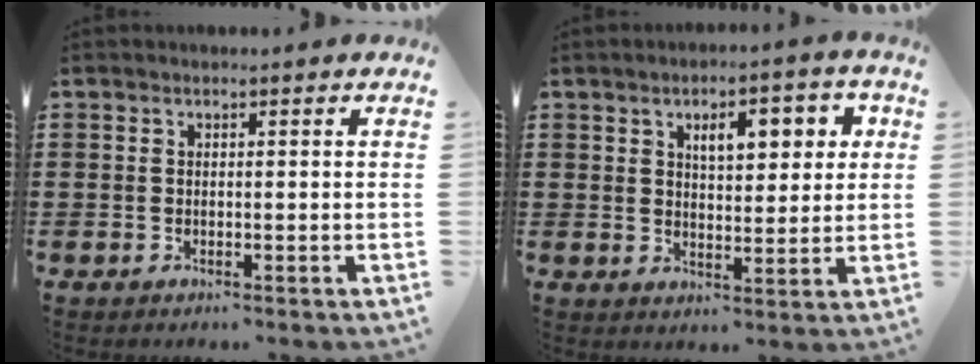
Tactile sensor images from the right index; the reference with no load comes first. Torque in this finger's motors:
{"motor_torque": [0.51, -0.28, 0.26, 0.10]}